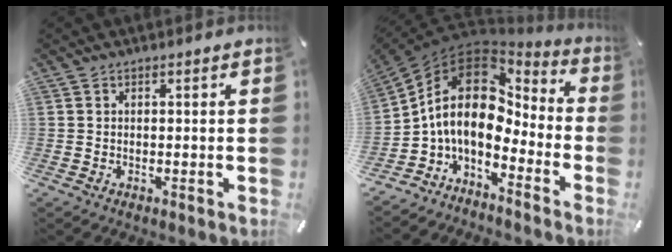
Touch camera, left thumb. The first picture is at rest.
{"total": 14.9, "force": [-0.1, 10.2, 10.8], "torque": [-0.219, -0.004, -0.008]}